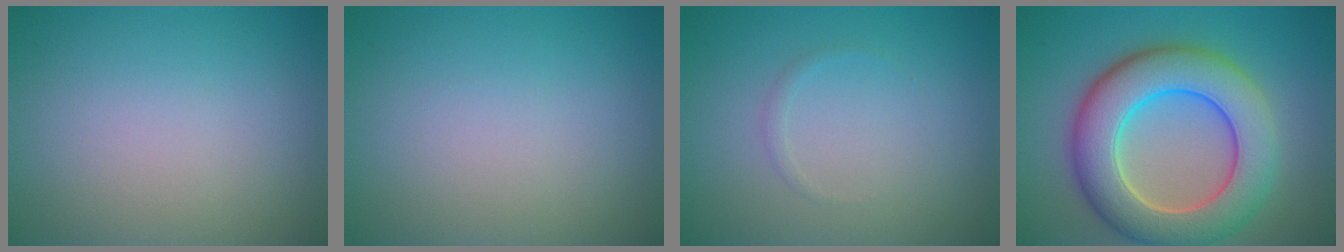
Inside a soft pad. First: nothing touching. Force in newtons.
{"total": 0.0}
{"total": 0.6, "press": 0.6, "slide": 0.1}
{"total": 9.7, "press": 9.7, "slide": 0.3}